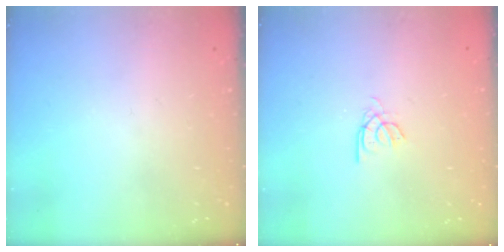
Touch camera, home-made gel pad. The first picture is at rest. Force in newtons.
{"total": 2.0, "press": 1.9, "slide": 0.4}